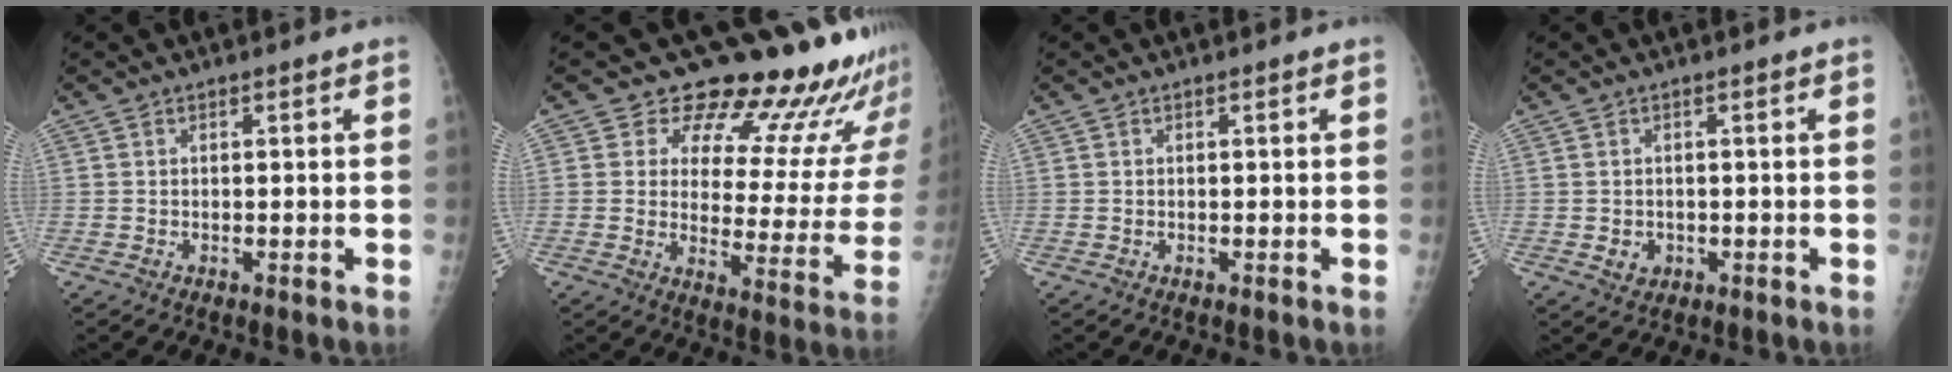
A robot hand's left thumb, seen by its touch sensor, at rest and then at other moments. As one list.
[{"total": 20.1, "force": [17.8, 6.1, 6.8], "torque": [-0.034, -0.153, 0.211]}, {"total": 0.0}, {"total": 2.2, "force": [-0.3, 2.0, 0.9], "torque": [-0.006, 0.000, 0.004]}]